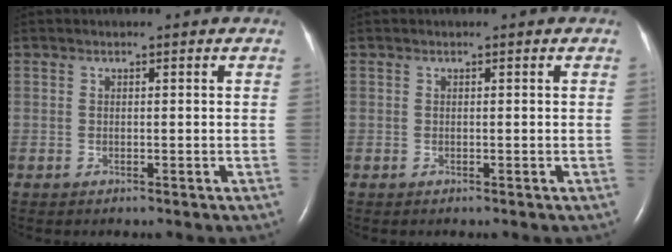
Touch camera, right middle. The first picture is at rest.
{"total": 0.0}